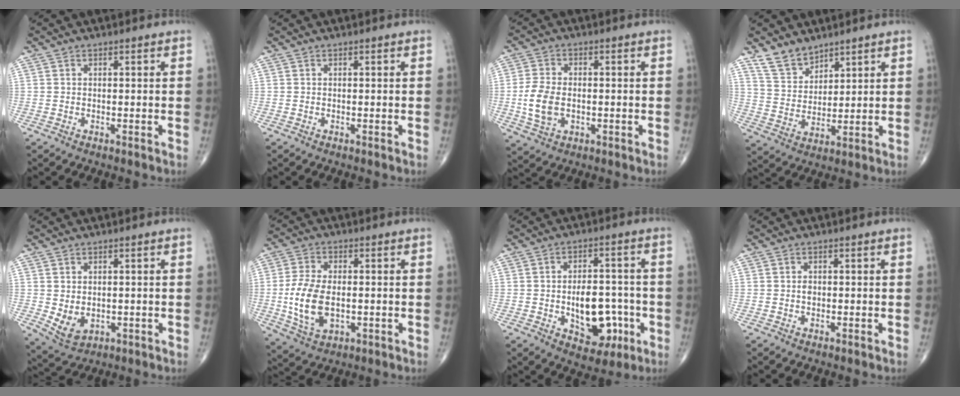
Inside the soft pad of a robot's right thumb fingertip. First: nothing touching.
{"total": 0.0}
{"total": 7.6, "force": [-0.9, 4.8, 5.8], "torque": [-0.115, 0.001, -0.015]}
{"total": 7.1, "force": [5.8, 3.5, 2.1], "torque": [-0.023, -0.036, 0.122]}
{"total": 5.1, "force": [-0.2, 3.5, 3.7], "torque": [-0.053, -0.010, 0.015]}
{"total": 11.2, "force": [-1.1, 6.3, 9.2], "torque": [-0.178, -0.005, -0.015]}
{"total": 12.0, "force": [-2.9, 7.3, 9.2], "torque": [-0.096, 0.024, -0.028]}
{"total": 0.9, "force": [0.0, 0.7, 0.6], "torque": [-0.008, 0.001, 0.000]}